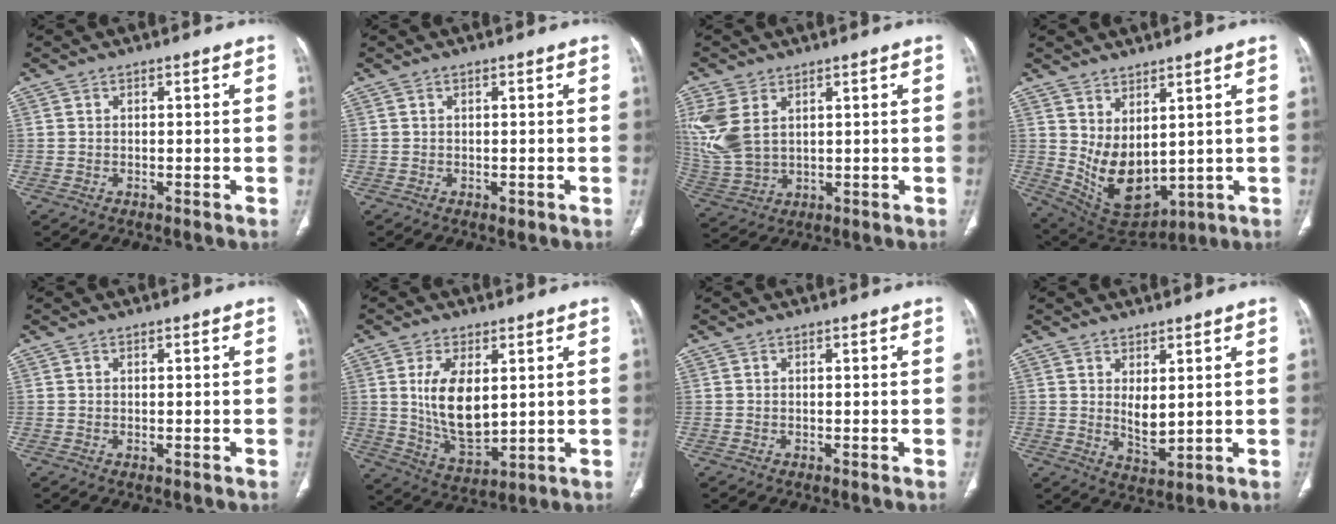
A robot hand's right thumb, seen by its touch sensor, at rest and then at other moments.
{"total": 1.2, "force": [-0.1, 0.7, 1.0], "torque": [-0.016, -0.003, 0.003]}
{"total": 11.4, "force": [3.8, 7.2, 8.0], "torque": [-0.193, -0.008, 0.094]}
{"total": 11.4, "force": [2.3, 6.6, 9.0], "torque": [-0.143, -0.032, 0.077]}
{"total": 0.0}
{"total": 11.7, "force": [2.3, 6.2, 9.7], "torque": [-0.167, -0.025, 0.058]}
{"total": 0.0}
{"total": 4.8, "force": [1.3, 2.3, 3.9], "torque": [-0.061, -0.023, 0.036]}